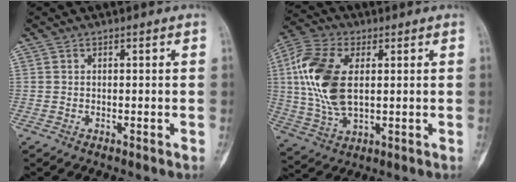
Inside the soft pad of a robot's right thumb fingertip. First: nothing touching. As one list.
[{"total": 15.6, "force": [2.4, 8.6, 12.8], "torque": [-0.273, 0.003, 0.046]}]